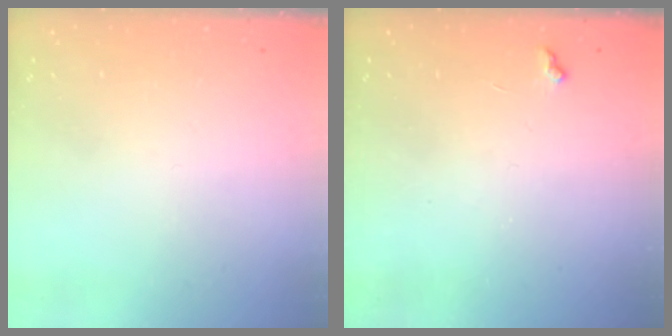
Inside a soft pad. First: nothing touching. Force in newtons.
{"total": 6.1, "press": 6.1, "slide": 0.7}